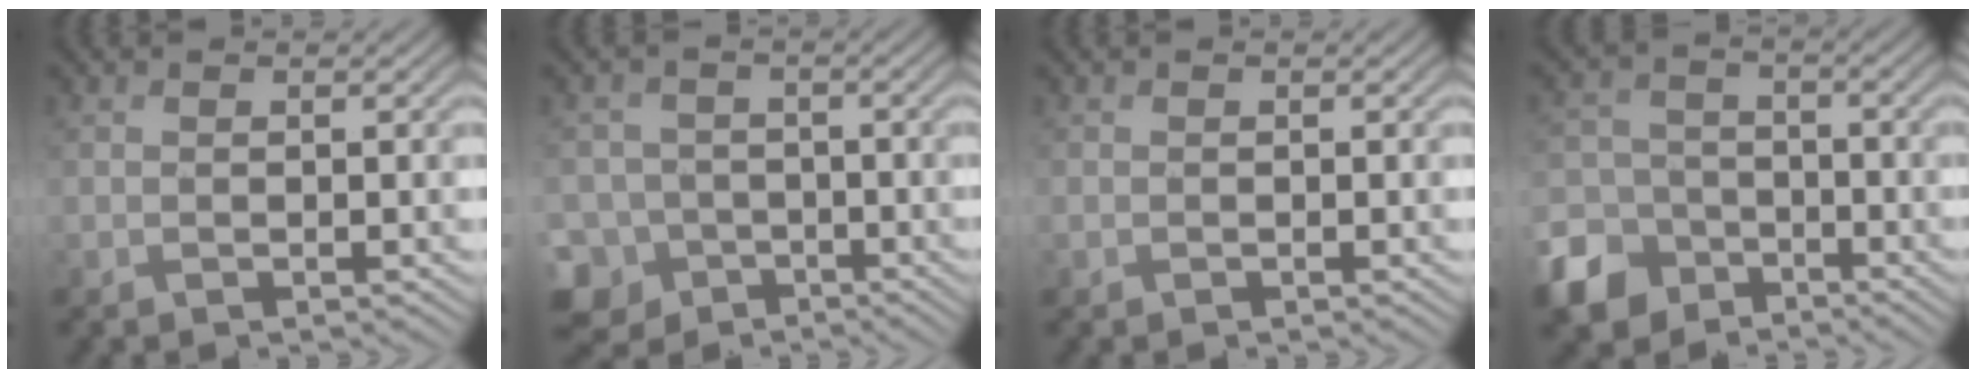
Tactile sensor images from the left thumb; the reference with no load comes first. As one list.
[{"total": 8.6, "force": [-5.4, 6.5, 1.3], "torque": [-0.044, -0.030, -0.101]}, {"total": 0.0}, {"total": 9.2, "force": [-6.1, 6.5, 2.4], "torque": [-0.060, -0.029, -0.130]}]